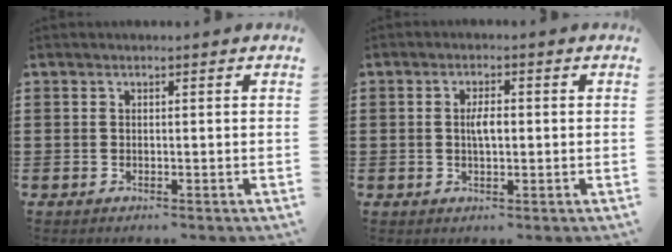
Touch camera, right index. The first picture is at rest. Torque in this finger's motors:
{"motor_torque": [1.08, 1.06, 0.33, 0.09]}